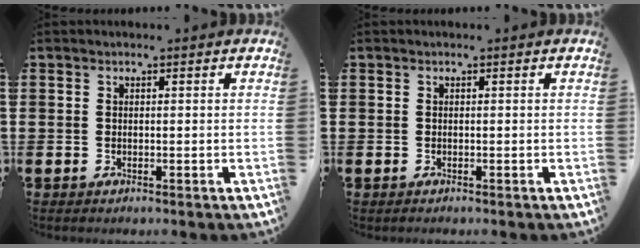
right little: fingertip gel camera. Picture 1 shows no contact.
{"total": 0.9, "force": [-0.6, 0.0, 0.7], "torque": [-0.009, -0.002, -0.011]}